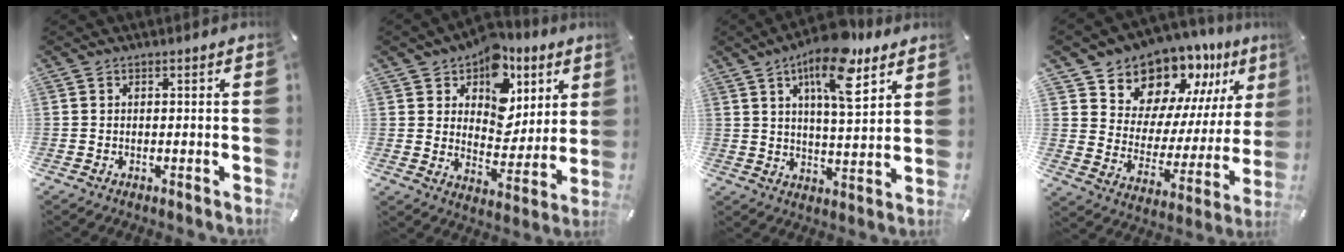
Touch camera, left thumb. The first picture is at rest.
{"total": 12.2, "force": [6.8, 9.1, 4.5], "torque": [-0.063, -0.062, 0.121]}
{"total": 15.3, "force": [8.7, 5.7, 11.2], "torque": [-0.183, -0.031, 0.145]}
{"total": 13.1, "force": [11.7, 5.9, 0.8], "torque": [-0.026, -0.132, 0.204]}